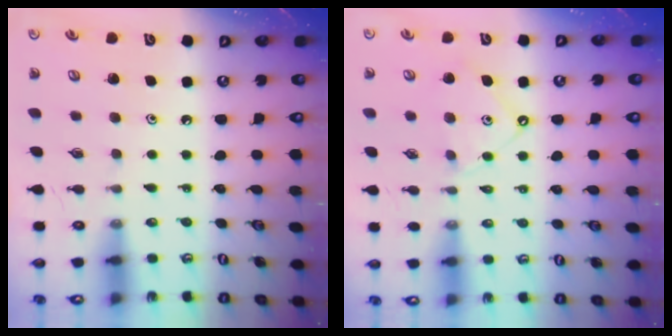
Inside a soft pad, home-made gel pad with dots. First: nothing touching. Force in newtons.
{"total": 8.4, "press": 8.3, "slide": 0.9}